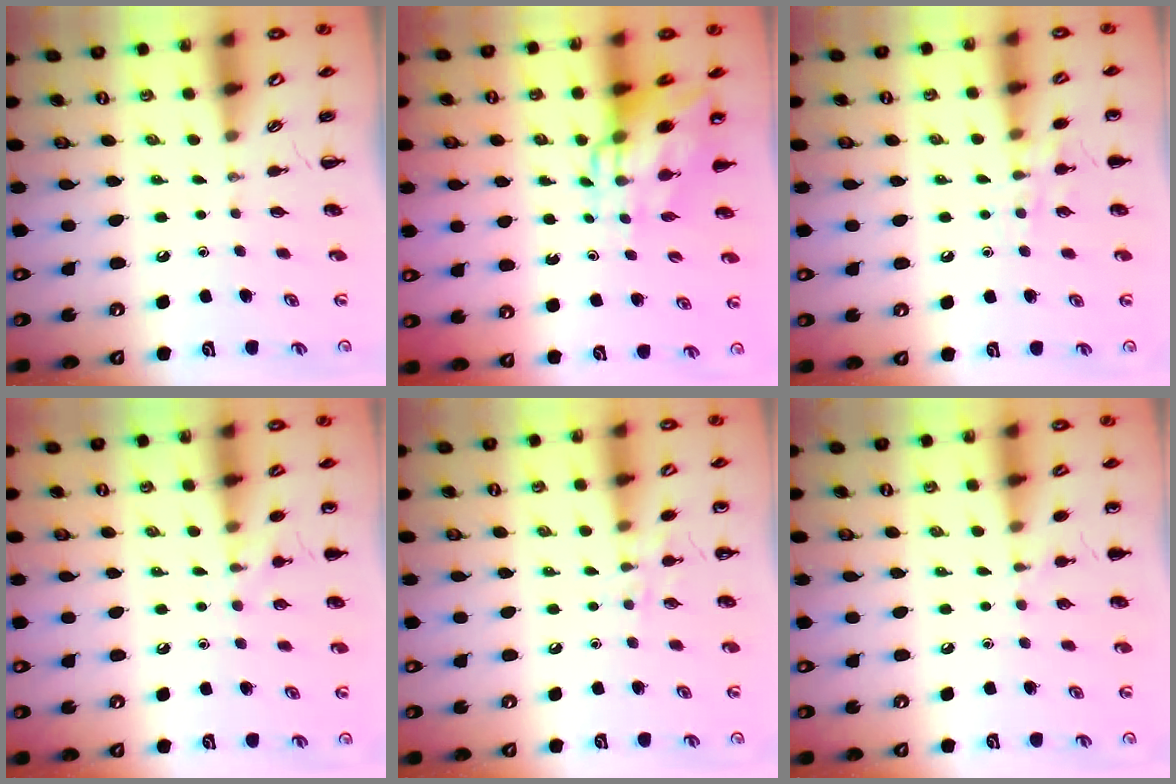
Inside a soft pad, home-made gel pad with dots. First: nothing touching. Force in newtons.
{"total": 11.0, "press": 10.5, "slide": 3.4}
{"total": 8.0, "press": 7.9, "slide": 1.2}
{"total": 9.0, "press": 8.8, "slide": 1.7}
{"total": 7.2, "press": 7.0, "slide": 1.6}
{"total": 5.2, "press": 5.0, "slide": 1.6}